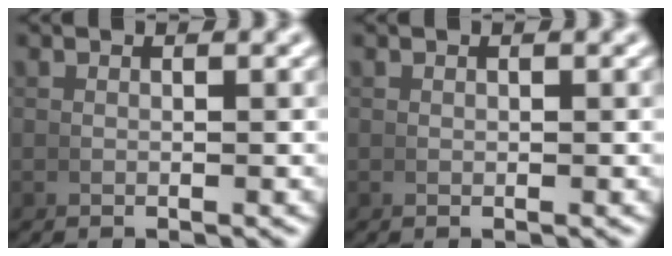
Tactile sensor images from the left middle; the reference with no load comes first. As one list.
[{"total": 0.0}]